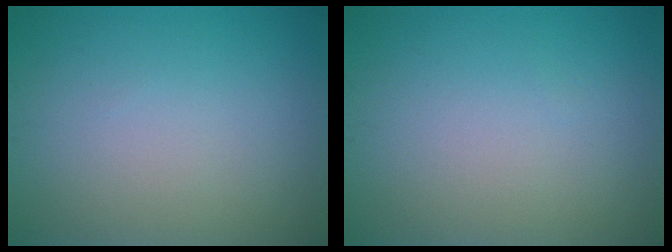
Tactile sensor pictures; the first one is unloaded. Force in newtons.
{"total": 0.0}